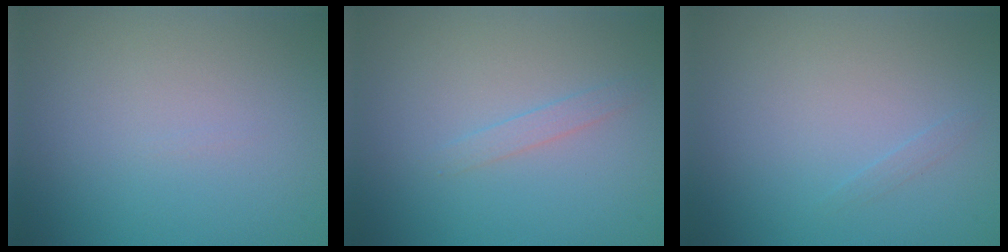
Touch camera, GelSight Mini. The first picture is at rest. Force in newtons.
{"total": 1.0, "press": 1.0, "slide": 0.1}
{"total": 0.5, "press": 0.5, "slide": 0.0}